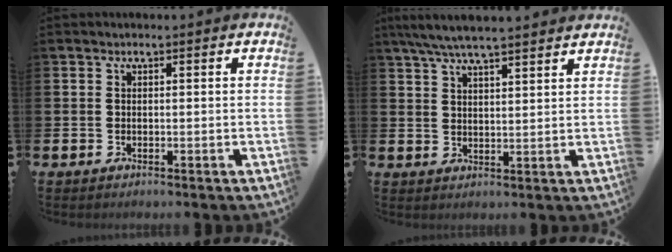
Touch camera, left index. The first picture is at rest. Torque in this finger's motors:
{"motor_torque": [0.04, -1.05, 0.77, 0.21]}